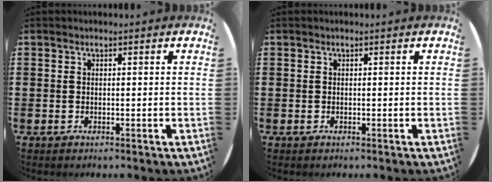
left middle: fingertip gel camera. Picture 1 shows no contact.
{"total": 0.0}